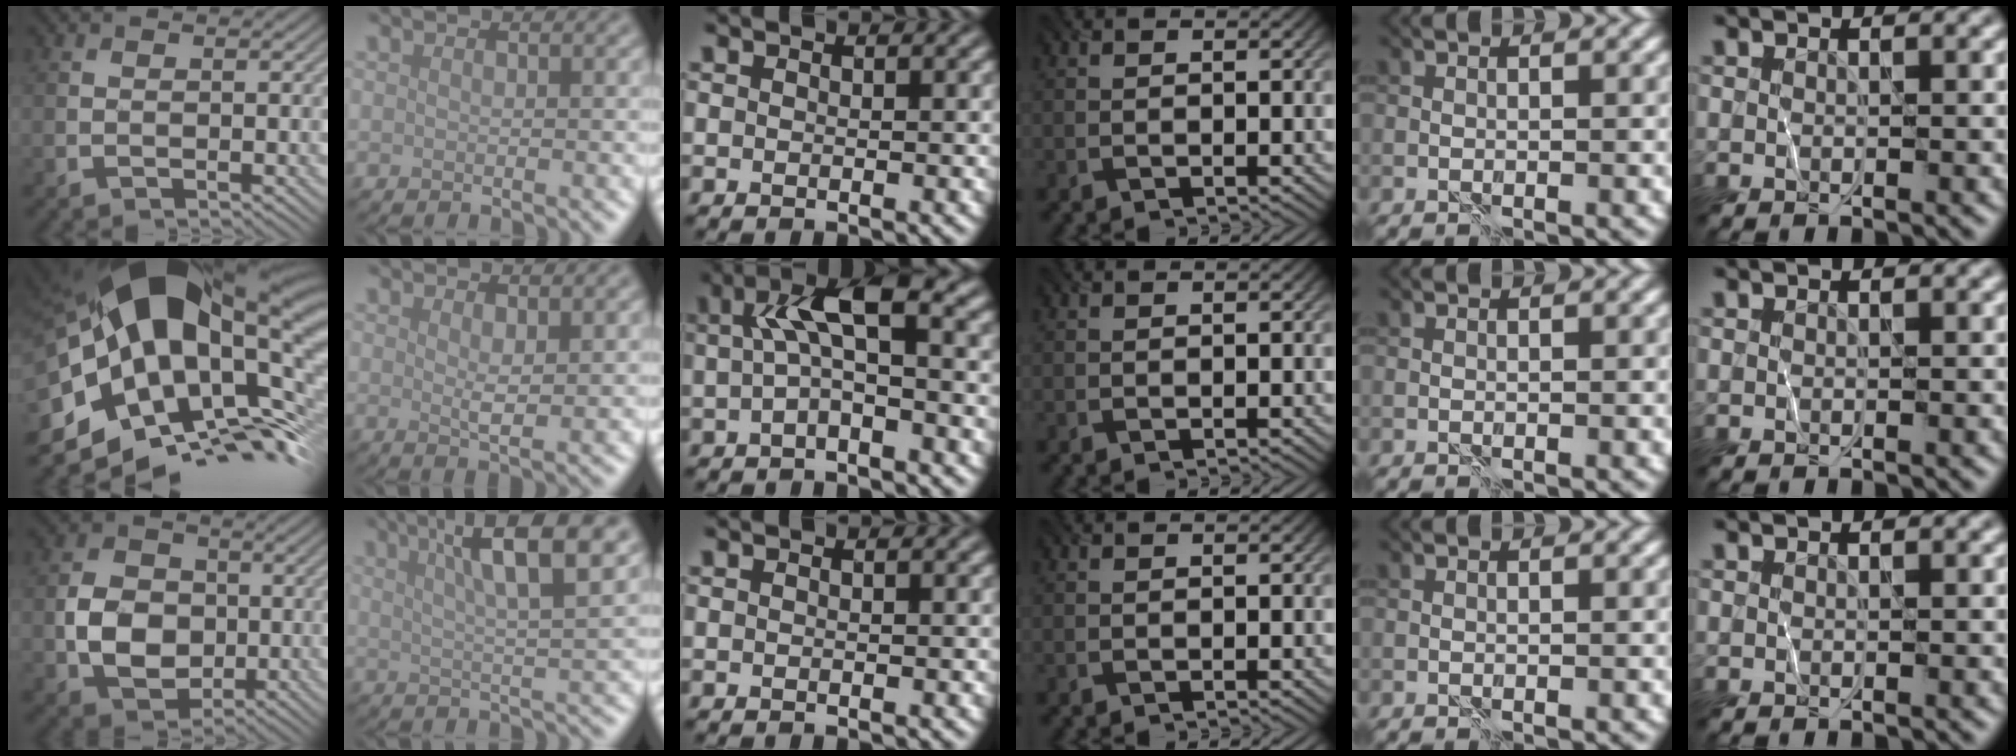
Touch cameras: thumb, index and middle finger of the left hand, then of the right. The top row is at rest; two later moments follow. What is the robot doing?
{"motion": "wrap", "object": "plastic wrap"}